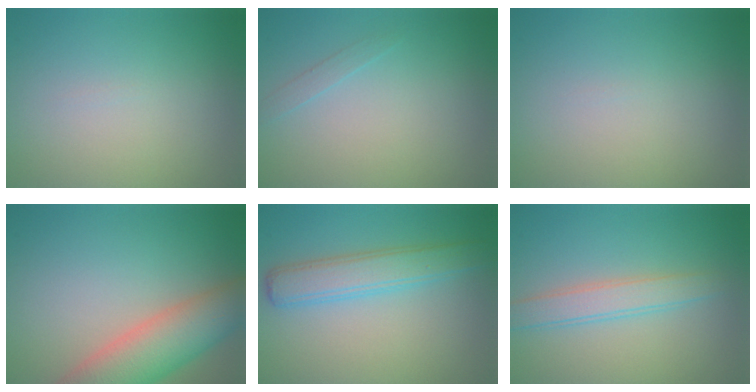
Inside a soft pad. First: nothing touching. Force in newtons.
{"total": 0.7, "press": 0.7, "slide": 0.0}
{"total": 0.0}
{"total": 7.6, "press": 7.6, "slide": 0.5}
{"total": 4.0, "press": 4.0, "slide": 0.0}
{"total": 2.8, "press": 2.7, "slide": 0.1}